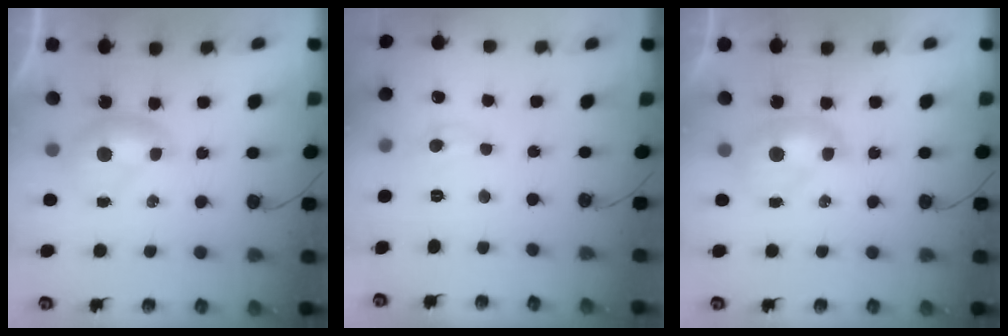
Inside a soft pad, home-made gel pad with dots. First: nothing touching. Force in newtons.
{"total": 0.0}
{"total": 1.7, "press": 1.7, "slide": 0.2}